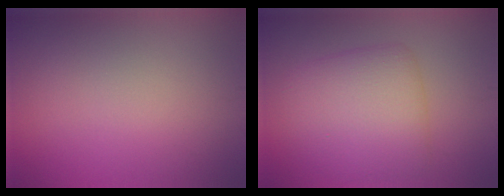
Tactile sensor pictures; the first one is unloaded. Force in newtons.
{"total": 5.8, "press": 5.8, "slide": 0.1}